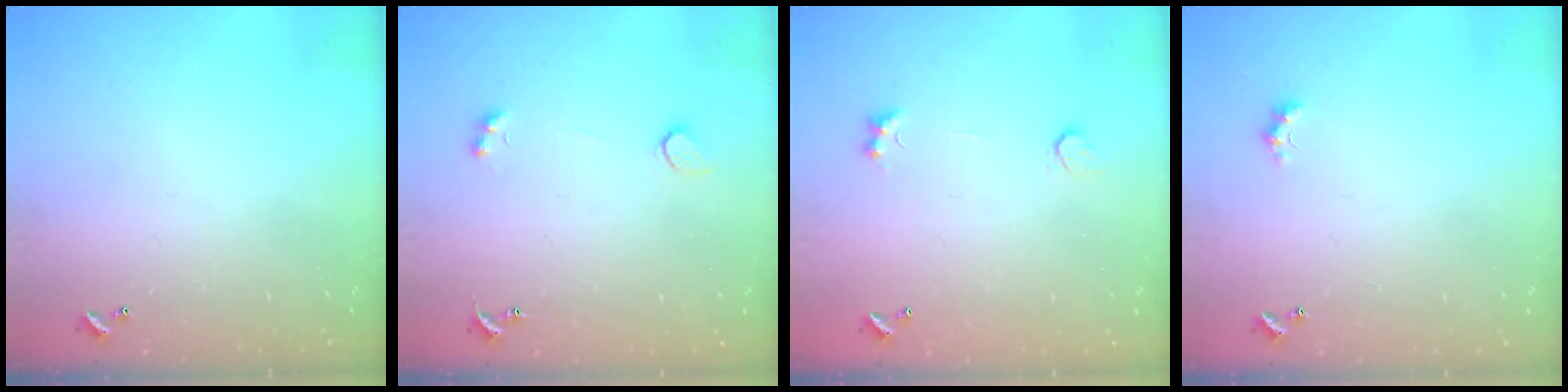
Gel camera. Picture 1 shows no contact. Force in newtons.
{"total": 2.1, "press": 1.9, "slide": 1.0}
{"total": 1.4, "press": 1.1, "slide": 0.9}
{"total": 1.1, "press": 1.1, "slide": 0.4}